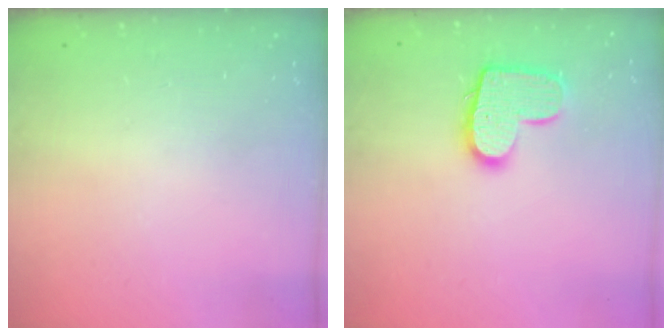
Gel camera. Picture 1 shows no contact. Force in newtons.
{"total": 12.0, "press": 11.9, "slide": 0.6}